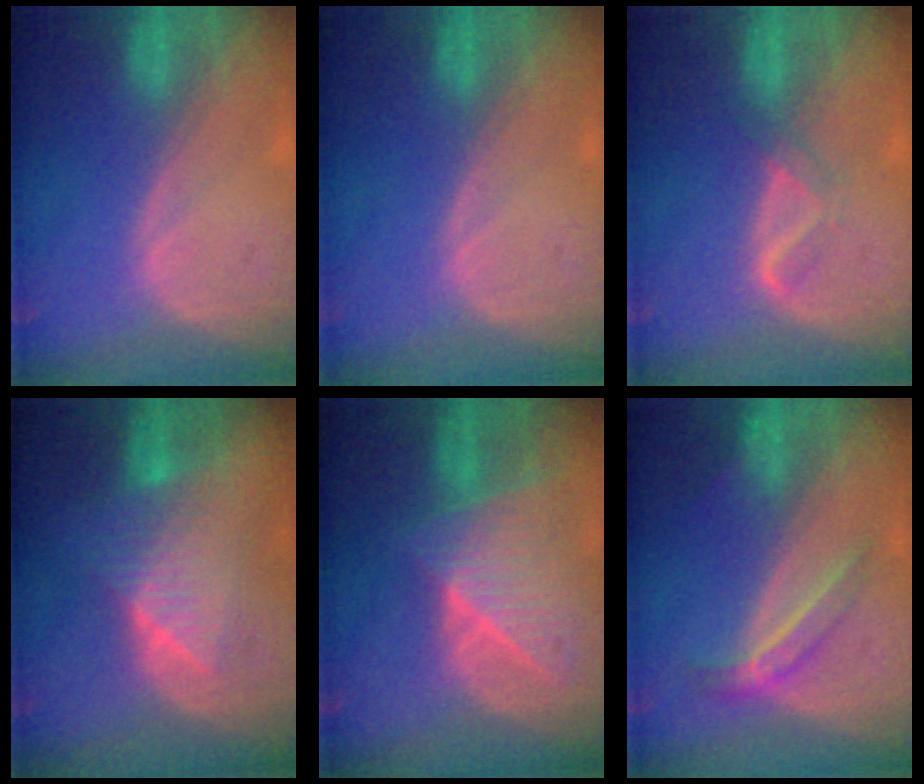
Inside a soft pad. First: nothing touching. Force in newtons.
{"total": 0.0}
{"total": 2.4, "press": 2.4, "slide": 0.7}
{"total": 6.6, "press": 6.6, "slide": 0.5}
{"total": 8.8, "press": 7.8, "slide": 4.0}
{"total": 4.1, "press": 4.1, "slide": 0.3}